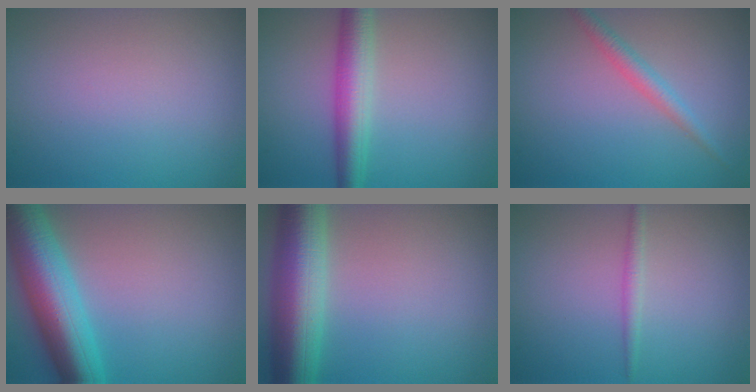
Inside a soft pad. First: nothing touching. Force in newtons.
{"total": 4.4, "press": 4.4, "slide": 0.0}
{"total": 1.8, "press": 1.8, "slide": 0.0}
{"total": 9.3, "press": 9.3, "slide": 0.2}
{"total": 8.9, "press": 8.9, "slide": 0.2}
{"total": 1.2, "press": 1.2, "slide": 0.0}